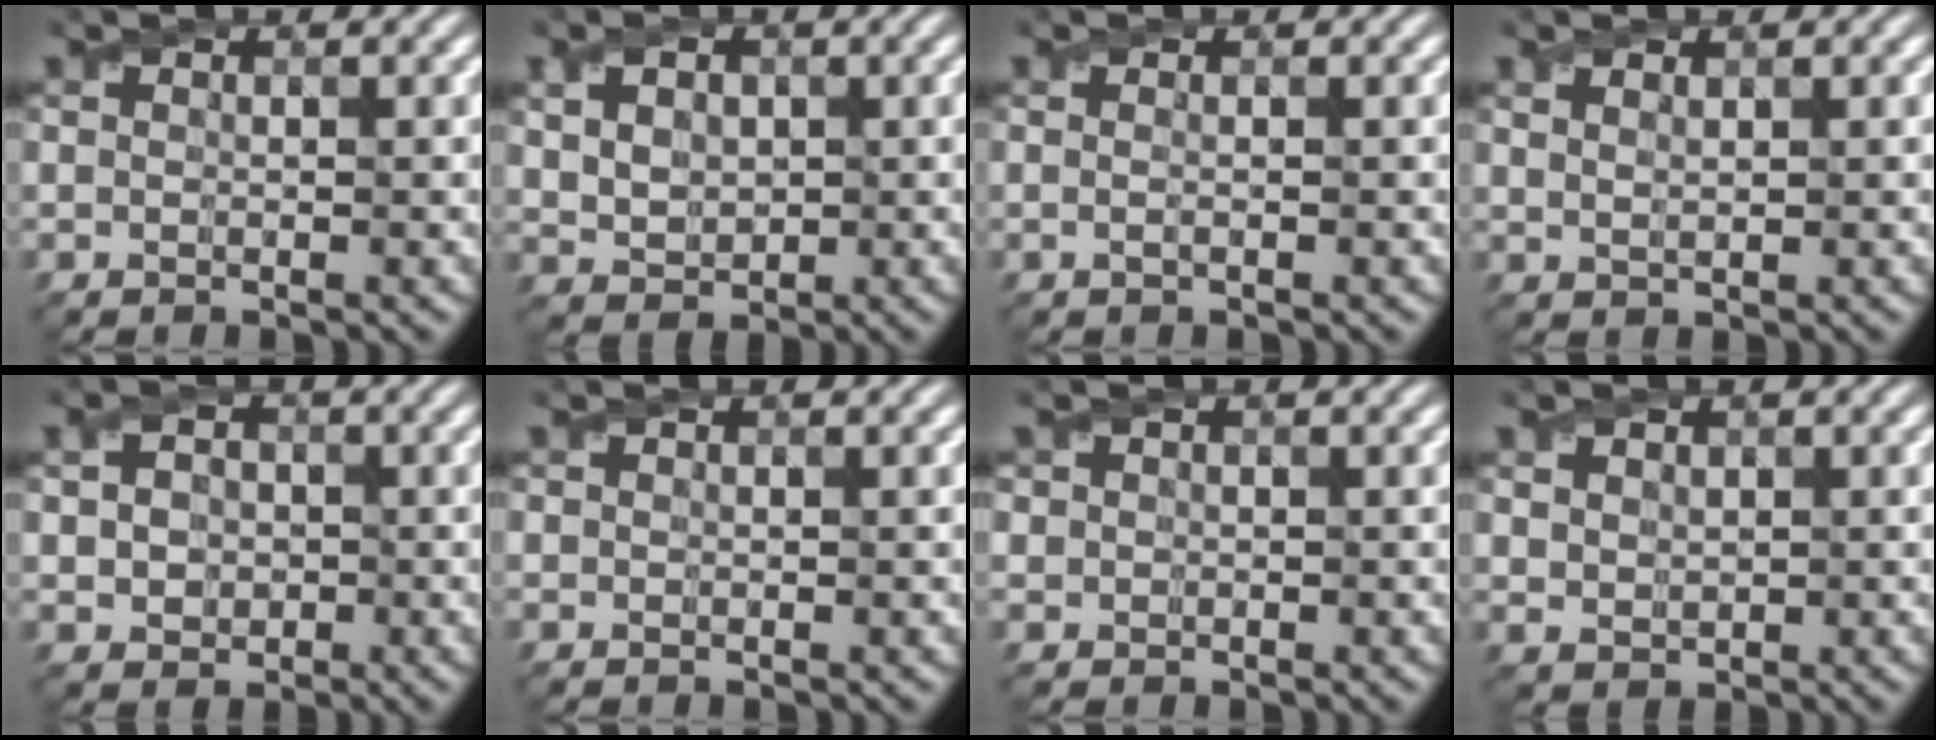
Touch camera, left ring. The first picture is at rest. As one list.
[{"total": 3.9, "force": [1.2, 2.9, 2.3], "torque": [-0.052, 0.006, 0.024]}, {"total": 0.8, "force": [0.0, 0.2, 0.8], "torque": [-0.014, -0.008, -0.004]}, {"total": 1.1, "force": [0.9, 0.4, 0.6], "torque": [-0.016, -0.003, 0.021]}, {"total": 4.3, "force": [0.4, 3.6, 2.3], "torque": [-0.032, 0.018, -0.010]}, {"total": 0.0}, {"total": 1.1, "force": [0.2, 1.0, 0.1], "torque": [0.005, -0.004, 0.003]}, {"total": 1.8, "force": [0.9, 1.4, 0.6], "torque": [-0.020, -0.004, 0.026]}]